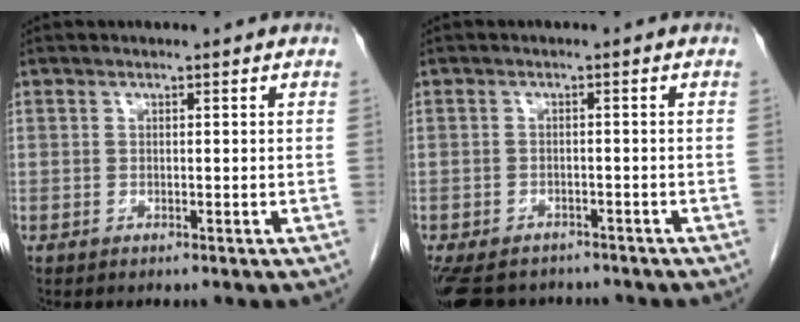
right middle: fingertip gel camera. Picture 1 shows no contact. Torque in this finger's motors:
{"motor_torque": [0.00, -0.21, -0.03, 0.02]}